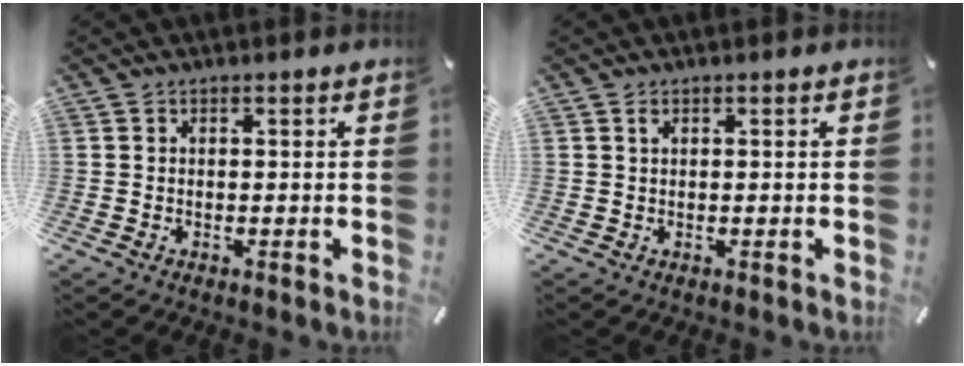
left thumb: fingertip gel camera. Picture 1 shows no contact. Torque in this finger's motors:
{"motor_torque": [0.19, 0.12, 0.05, 0.00, 0.05]}